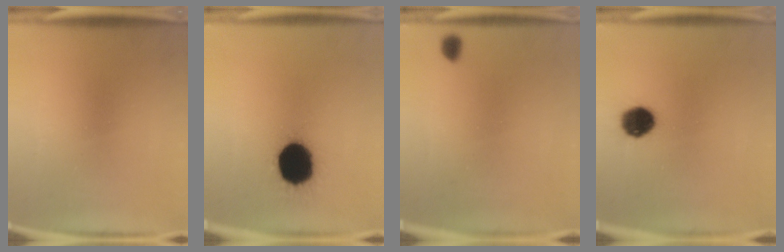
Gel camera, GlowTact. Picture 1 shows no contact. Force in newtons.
{"total": 19.4}
{"total": 1.3}
{"total": 8.2}